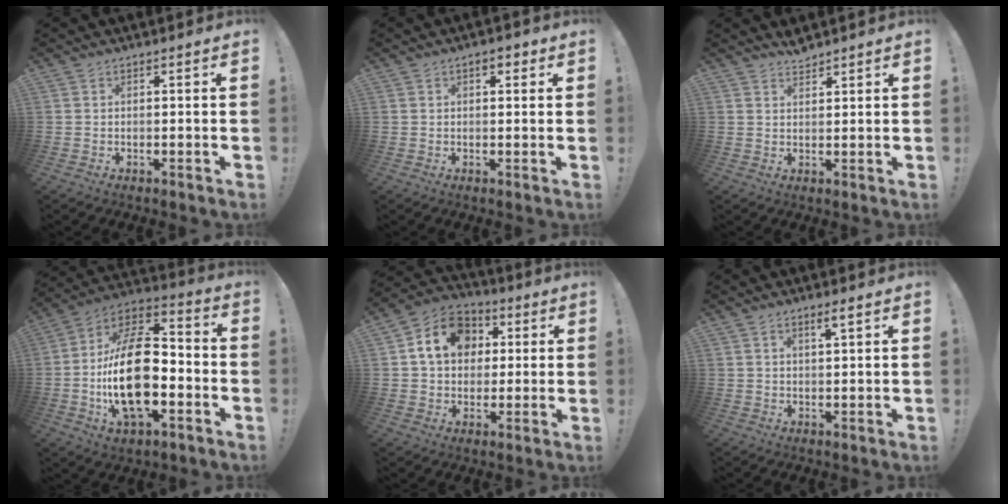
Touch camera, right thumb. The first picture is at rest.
{"total": 2.8, "force": [1.1, 1.6, 2.0], "torque": [-0.018, -0.001, 0.015]}
{"total": 2.8, "force": [2.7, 0.8, 0.5], "torque": [0.009, -0.022, 0.046]}
{"total": 23.7, "force": [-4.2, 12.9, 19.5], "torque": [-0.369, 0.018, -0.069]}
{"total": 14.4, "force": [3.8, 11.6, 7.6], "torque": [-0.106, 0.001, 0.078]}
{"total": 2.8, "force": [1.6, 0.3, 2.3], "torque": [-0.037, -0.004, 0.024]}